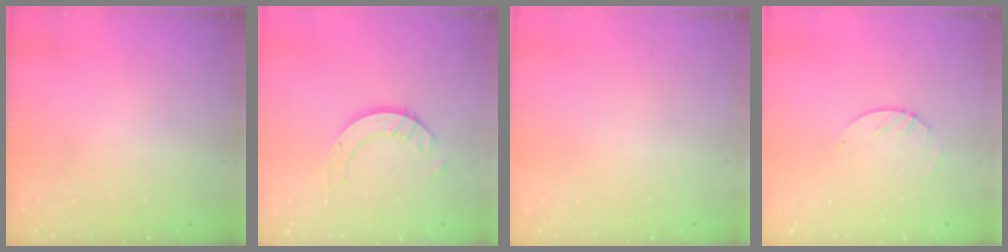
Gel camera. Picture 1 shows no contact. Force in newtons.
{"total": 8.1, "press": 8.1, "slide": 0.7}
{"total": 0.0}
{"total": 2.6, "press": 2.5, "slide": 0.4}